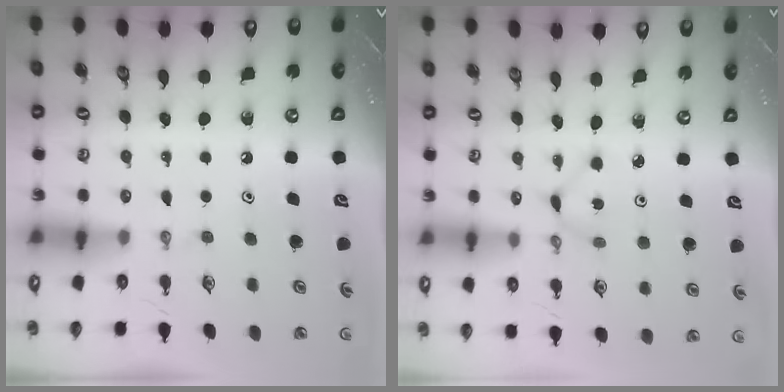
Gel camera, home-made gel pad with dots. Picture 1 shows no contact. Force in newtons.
{"total": 1.5, "press": 1.5, "slide": 0.2}